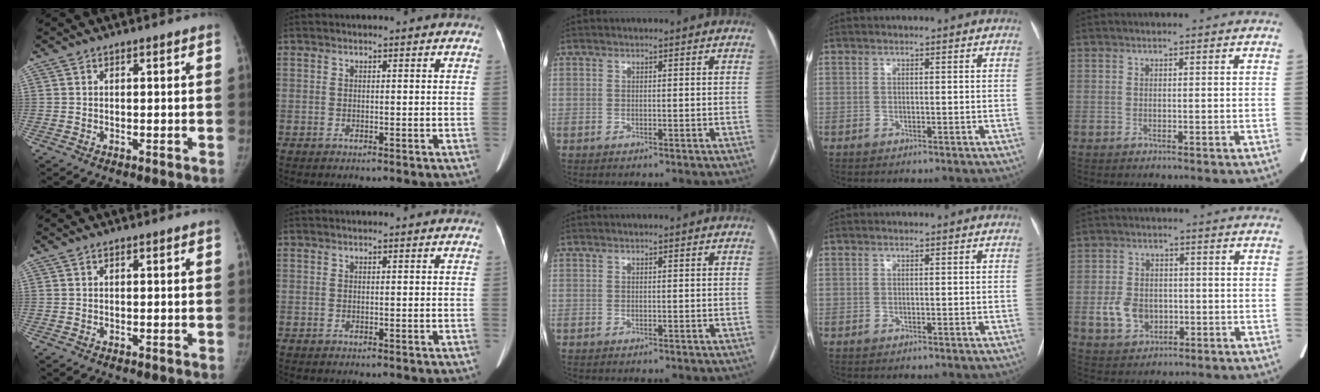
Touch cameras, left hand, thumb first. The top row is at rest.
{"little": {"total": 5.8, "force": [-1.3, 4.7, 3.0], "torque": [-0.065, 0.008, -0.011]}}